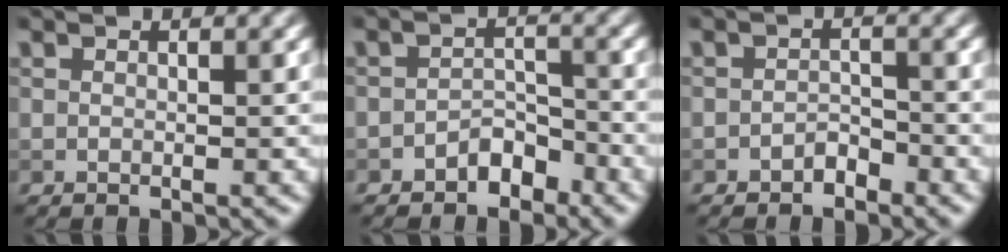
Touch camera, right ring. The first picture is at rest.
{"total": 2.2, "force": [-1.7, 1.2, 0.9], "torque": [-0.008, 0.011, -0.029]}
{"total": 1.5, "force": [-1.2, 0.8, 0.5], "torque": [-0.004, 0.006, -0.021]}